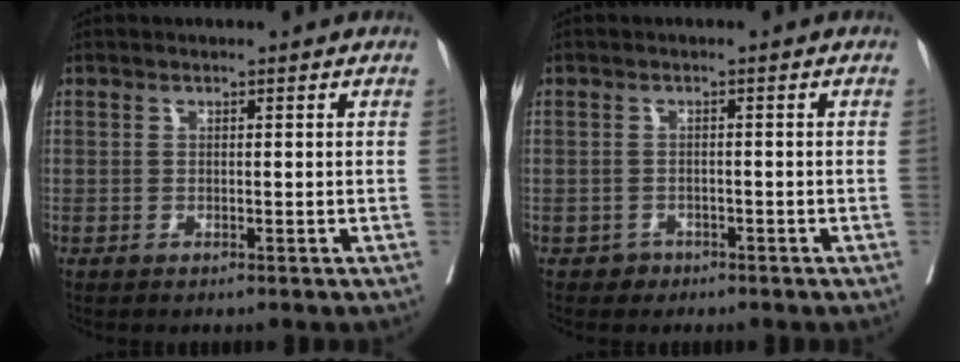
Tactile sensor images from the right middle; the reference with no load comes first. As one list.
[{"total": 1.5, "force": [-1.0, 1.1, -0.1], "torque": [0.001, 0.006, -0.014]}]